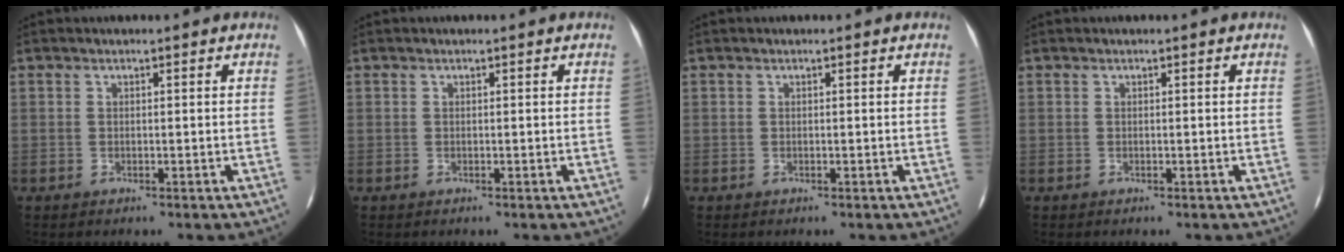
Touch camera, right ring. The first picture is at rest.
{"total": 0.0}
{"total": 0.0}
{"total": 0.0}